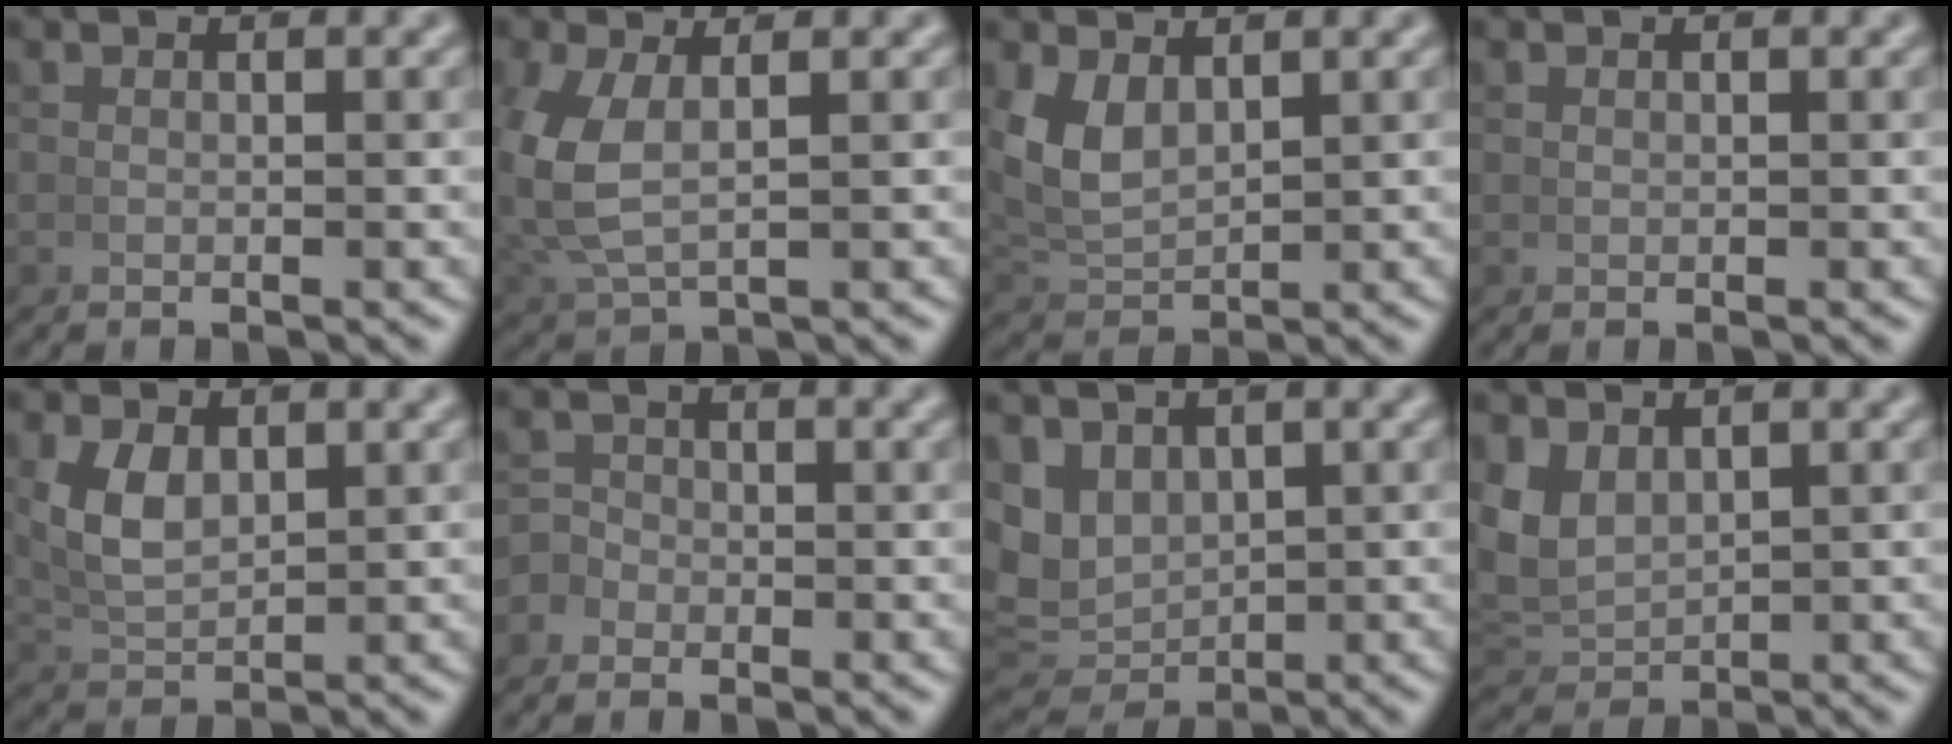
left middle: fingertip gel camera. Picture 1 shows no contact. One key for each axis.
{"total": 4.6, "fx": 0.9, "fy": 2.8, "fz": 3.6, "tx": -0.109, "ty": -0.009, "tz": 0.032}
{"total": 4.0, "fx": 1.4, "fy": 2.6, "fz": 2.7, "tx": -0.076, "ty": -0.007, "tz": 0.039}
{"total": 0.0}
{"total": 3.5, "fx": 1.2, "fy": 2.1, "fz": 2.5, "tx": -0.059, "ty": -0.003, "tz": 0.032}
{"total": 1.8, "fx": -1.0, "fy": 1.5, "fz": 0.2, "tx": 0.002, "ty": -0.004, "tz": -0.024}
{"total": 7.8, "fx": 1.1, "fy": 6.8, "fz": 3.6, "tx": -0.112, "ty": -0.036, "tz": 0.033}
{"total": 5.0, "fx": 1.2, "fy": 4.0, "fz": 2.7, "tx": -0.096, "ty": -0.024, "tz": 0.038}